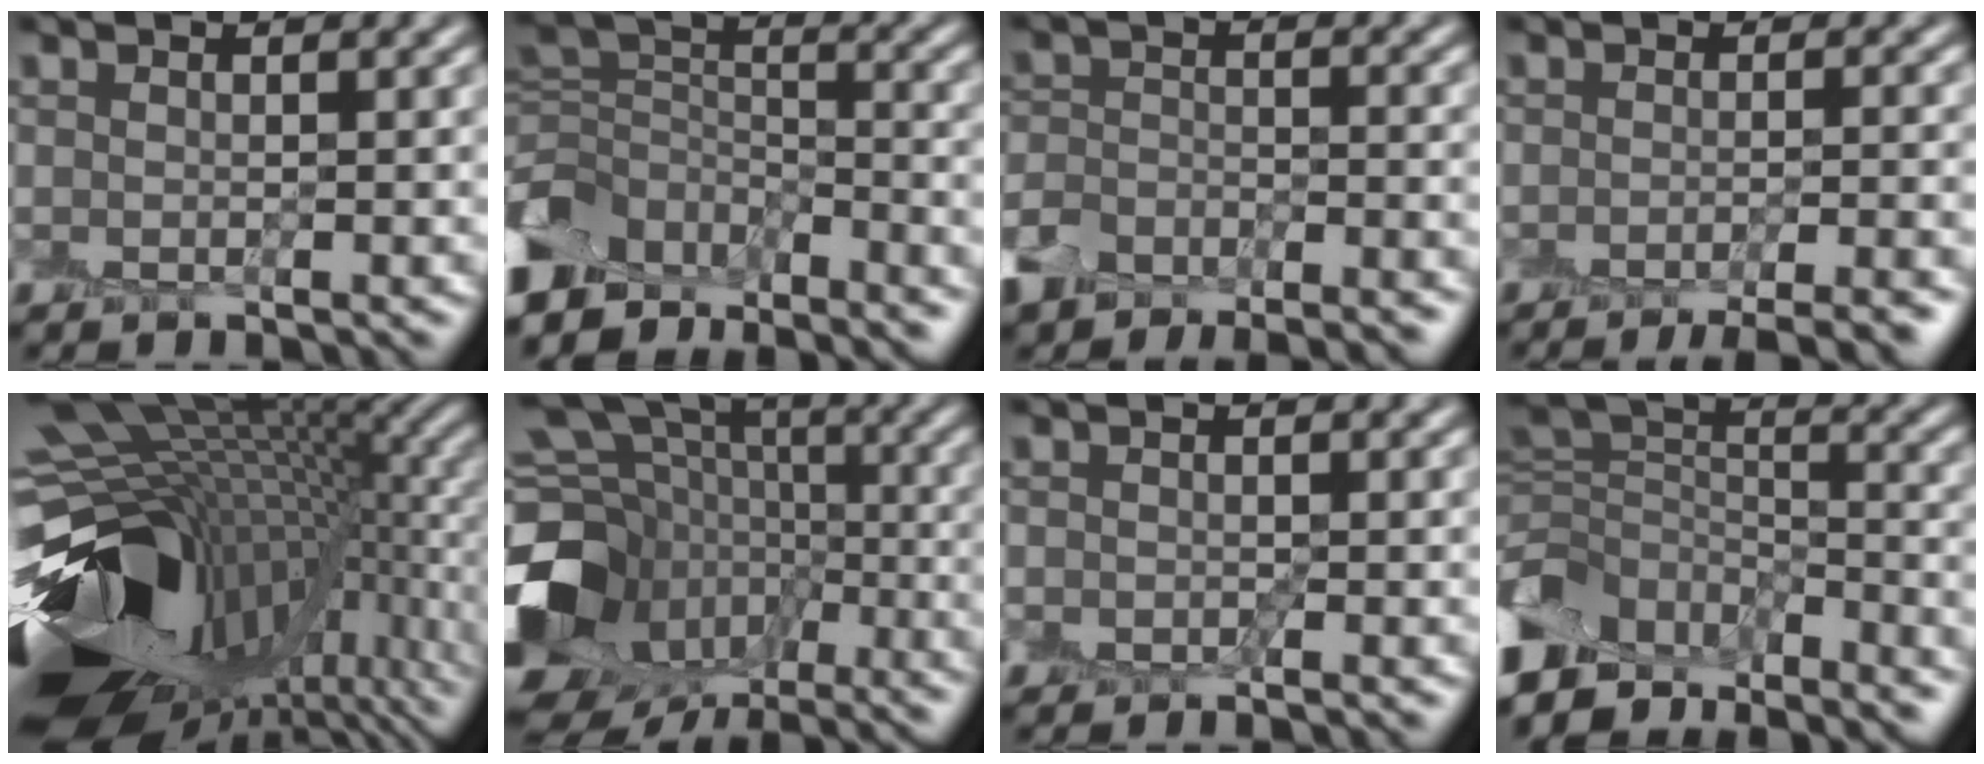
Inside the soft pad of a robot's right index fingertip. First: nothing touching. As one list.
[{"total": 9.6, "force": [-7.2, 5.4, 3.4], "torque": [-0.088, 0.007, -0.128]}, {"total": 6.5, "force": [-5.8, 2.3, 1.9], "torque": [-0.035, -0.007, -0.105]}, {"total": 6.4, "force": [-5.3, 1.5, 3.3], "torque": [-0.026, -0.001, -0.055]}, {"total": 18.1, "force": [-4.9, 8.8, 14.9], "torque": [-0.248, 0.002, -0.049]}, {"total": 16.5, "force": [-6.8, 12.3, 8.7], "torque": [-0.208, 0.003, -0.093]}, {"total": 0.8, "force": [-0.7, 0.1, 0.3], "torque": [-0.008, -0.004, -0.012]}, {"total": 11.0, "force": [-8.1, 6.2, 4.1], "torque": [-0.111, 0.009, -0.131]}]